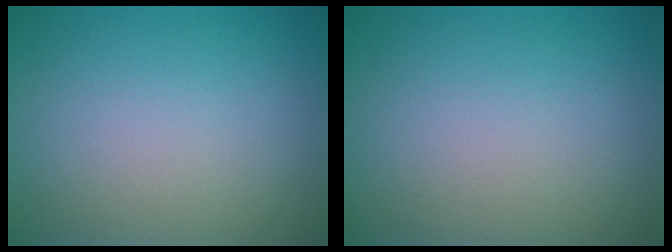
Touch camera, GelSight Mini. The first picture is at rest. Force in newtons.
{"total": 0.0}